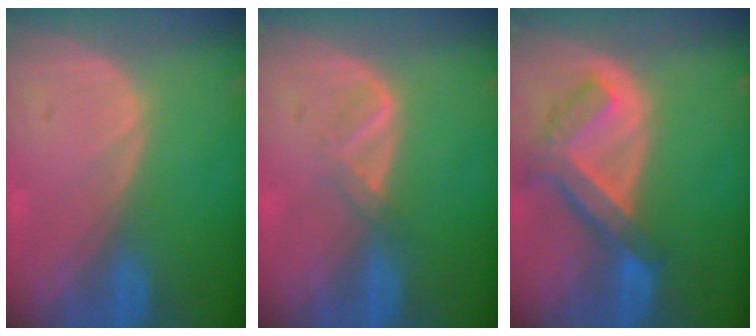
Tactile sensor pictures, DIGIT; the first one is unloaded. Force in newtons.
{"total": 2.1, "press": 2.1, "slide": 0.2}
{"total": 7.6, "press": 6.5, "slide": 3.8}